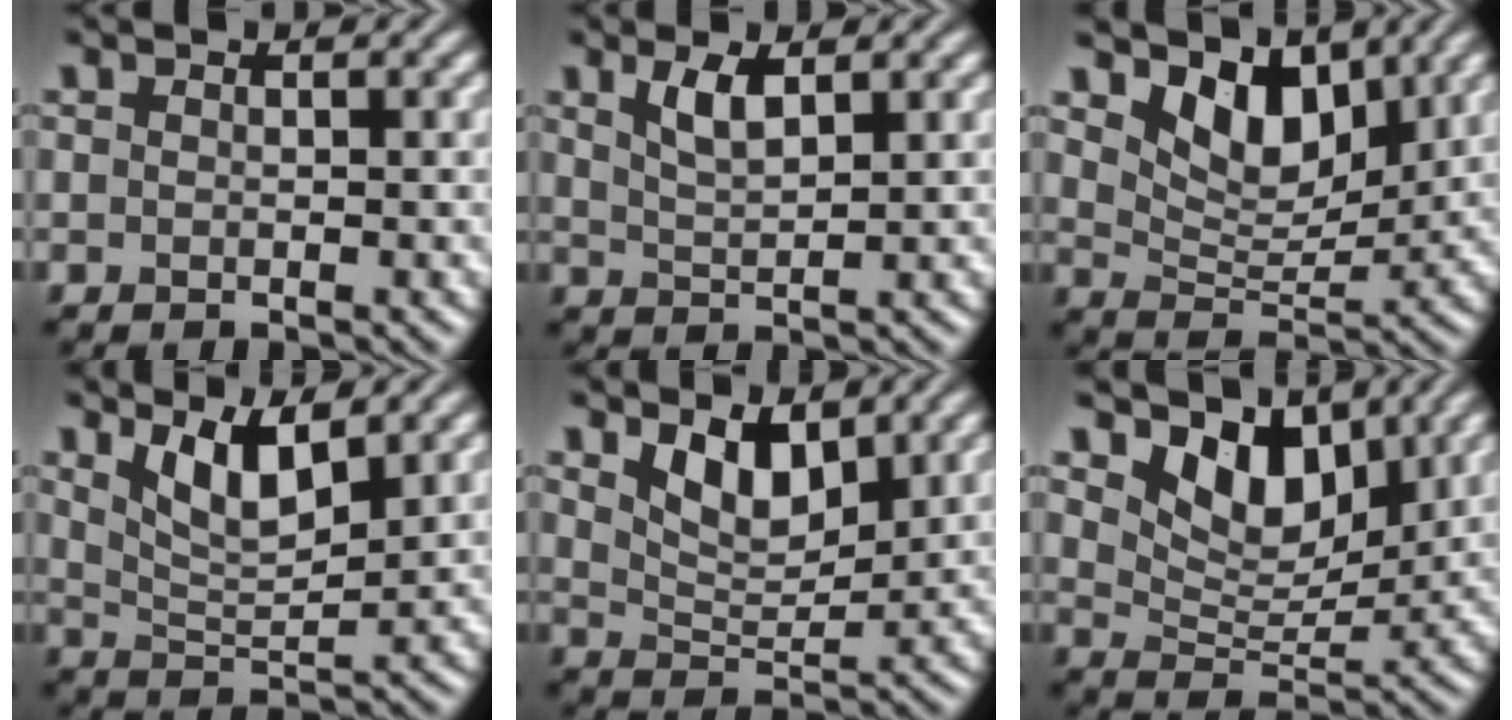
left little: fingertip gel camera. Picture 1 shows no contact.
{"total": 2.6, "force": [1.5, 0.7, 1.9], "torque": [-0.040, -0.001, 0.031]}
{"total": 5.6, "force": [3.6, 2.9, 3.2], "torque": [-0.063, -0.013, 0.055]}
{"total": 4.4, "force": [2.6, 1.2, 3.3], "torque": [-0.069, -0.008, 0.051]}
{"total": 4.1, "force": [2.4, 1.8, 2.7], "torque": [-0.058, -0.008, 0.043]}
{"total": 6.3, "force": [4.1, 3.3, 3.5], "torque": [-0.067, -0.010, 0.062]}